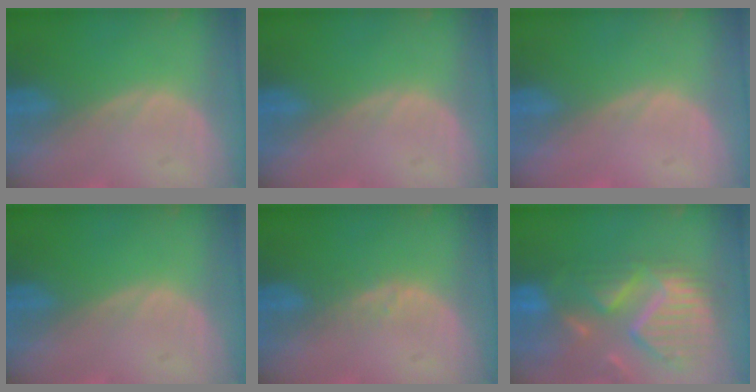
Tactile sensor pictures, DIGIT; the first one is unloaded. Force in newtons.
{"total": 0.0}
{"total": 0.5, "press": 0.0, "slide": 0.5}
{"total": 0.0}
{"total": 1.7, "press": 1.7, "slide": 0.1}
{"total": 12.9, "press": 10.9, "slide": 7.0}